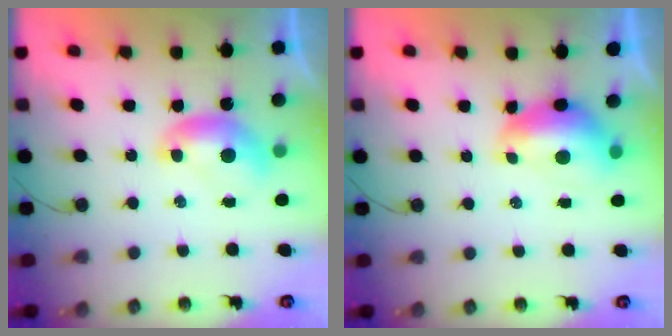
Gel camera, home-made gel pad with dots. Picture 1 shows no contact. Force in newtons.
{"total": 1.6, "press": 1.5, "slide": 0.6}